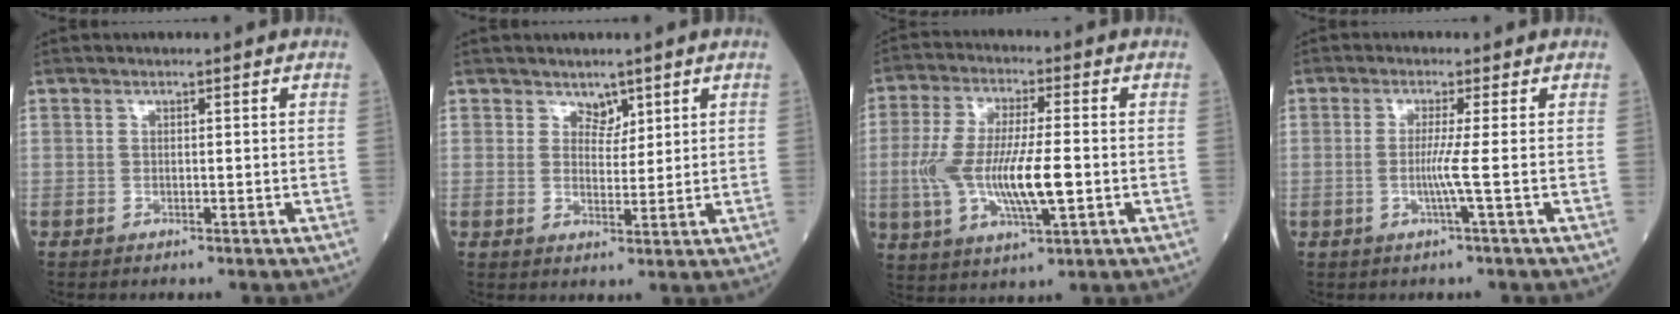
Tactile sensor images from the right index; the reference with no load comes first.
{"total": 2.5, "force": [1.9, 1.5, 0.9], "torque": [-0.009, -0.003, 0.031]}
{"total": 12.3, "force": [-1.6, 2.9, 11.8], "torque": [-0.242, -0.001, -0.026]}
{"total": 3.1, "force": [-0.5, -1.3, 2.8], "torque": [-0.055, -0.004, -0.014]}